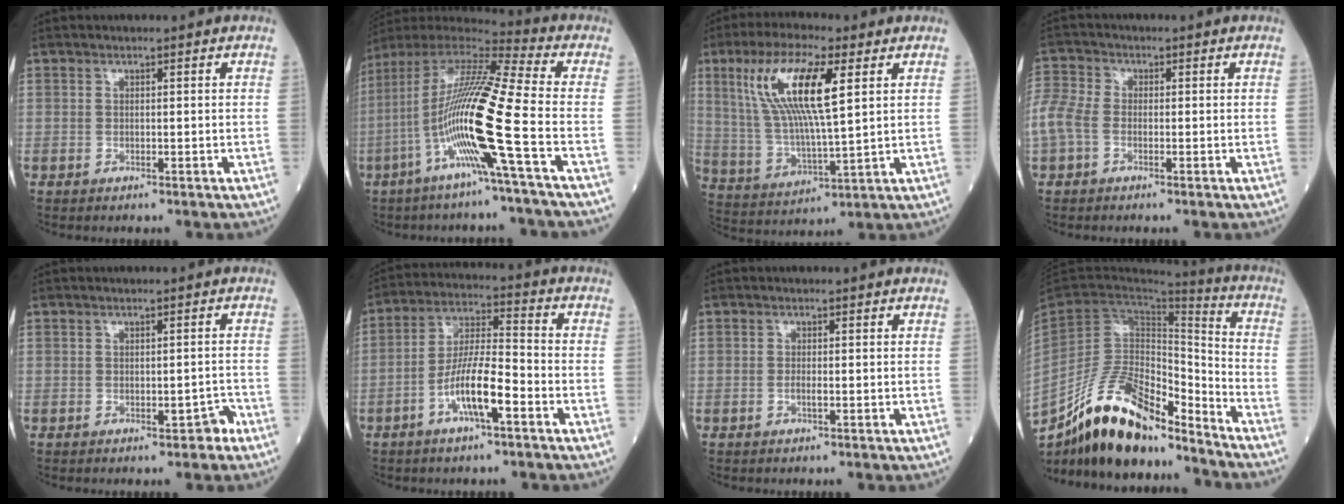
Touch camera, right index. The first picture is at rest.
{"total": 17.9, "force": [-5.3, -1.2, 17.1], "torque": [-0.336, -0.008, -0.116]}
{"total": 14.5, "force": [5.1, 2.3, 13.4], "torque": [-0.283, 0.011, 0.097]}
{"total": 10.1, "force": [-1.5, 7.6, 6.4], "torque": [-0.202, 0.019, -0.035]}
{"total": 2.2, "force": [-1.2, 1.0, 1.6], "torque": [-0.015, 0.005, -0.012]}
{"total": 9.6, "force": [-4.1, 1.5, 8.5], "torque": [-0.167, 0.004, -0.078]}
{"total": 0.8, "force": [-0.3, 0.0, 0.8], "torque": [-0.020, -0.001, -0.007]}
{"total": 19.4, "force": [-16.1, 5.4, 9.5], "torque": [-0.183, 0.022, -0.284]}